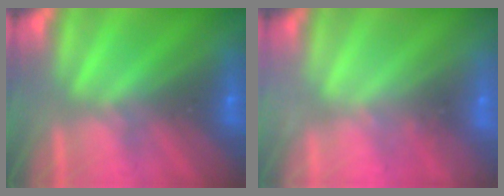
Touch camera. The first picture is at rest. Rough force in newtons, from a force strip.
{"total": 2.4}